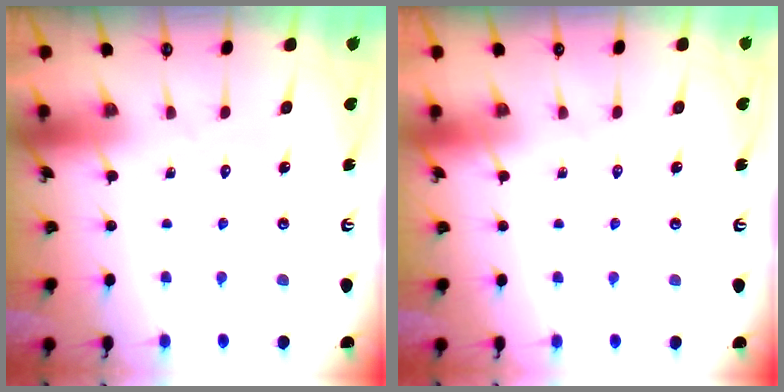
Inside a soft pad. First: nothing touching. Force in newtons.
{"total": 0.6, "press": 0.5, "slide": 0.2}